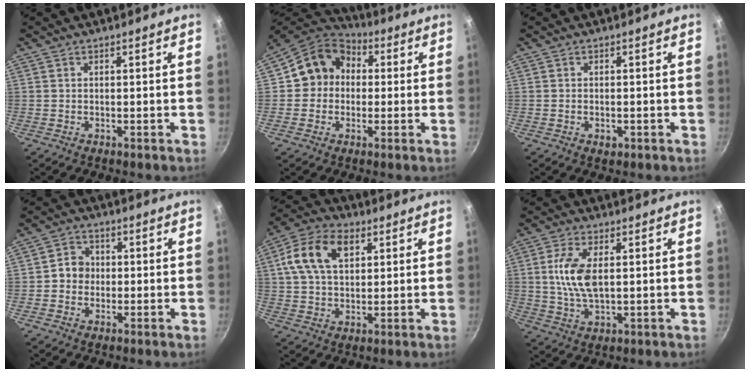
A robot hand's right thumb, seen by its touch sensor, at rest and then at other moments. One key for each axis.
{"total": 10.9, "fx": 0.6, "fy": 9.7, "fz": 4.8, "tx": -0.040, "ty": 0.027, "tz": -0.012}
{"total": 1.7, "fx": -0.6, "fy": 1.1, "fz": 1.1, "tx": -0.019, "ty": 0.000, "tz": -0.008}
{"total": 4.6, "fx": -0.3, "fy": 4.2, "fz": 1.8, "tx": 0.000, "ty": 0.012, "tz": -0.014}
{"total": 12.3, "fx": 4.0, "fy": 7.8, "fz": 8.6, "tx": -0.148, "ty": 0.009, "tz": 0.060}
{"total": 8.6, "fx": 1.2, "fy": 4.2, "fz": 7.4, "tx": -0.146, "ty": 0.000, "tz": 0.024}